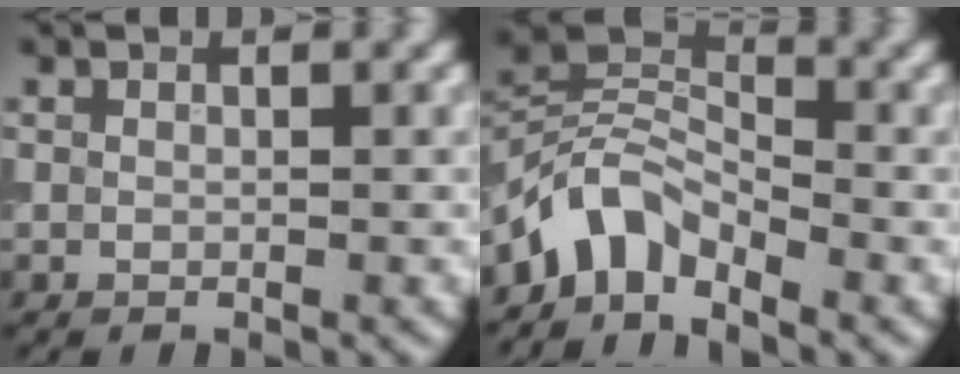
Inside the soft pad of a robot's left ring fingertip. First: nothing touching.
{"total": 4.2, "force": [-3.2, 2.1, 1.9], "torque": [-0.031, 0.010, -0.073]}